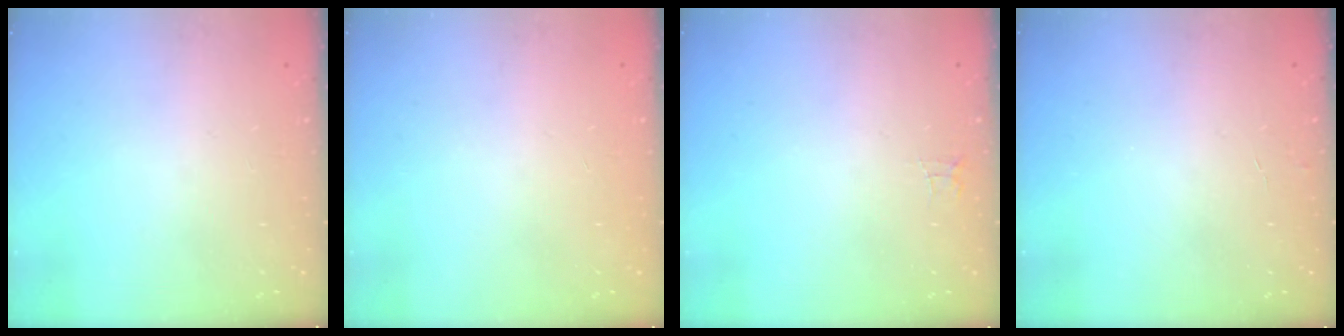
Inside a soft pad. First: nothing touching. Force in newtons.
{"total": 0.0}
{"total": 2.9, "press": 2.9, "slide": 0.2}
{"total": 2.5, "press": 2.5, "slide": 0.2}